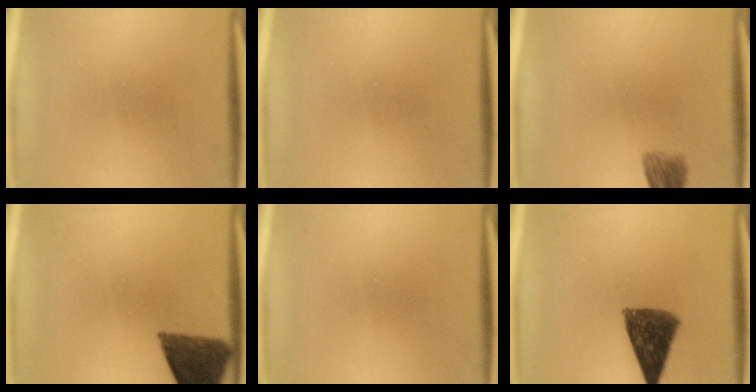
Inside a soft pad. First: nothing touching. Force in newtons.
{"total": 0.0}
{"total": 4.5}
{"total": 9.0}
{"total": 0.0}
{"total": 10.3}